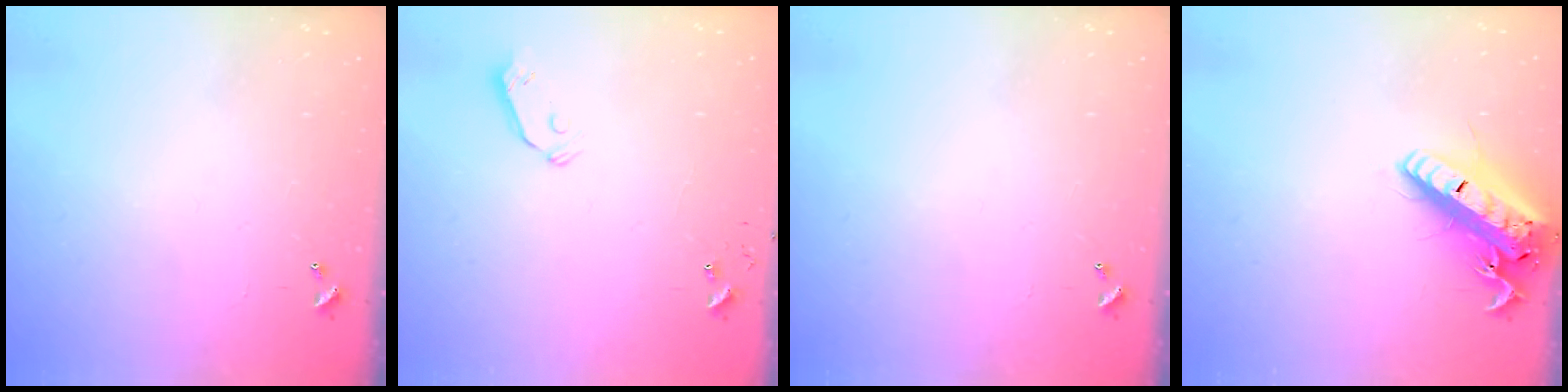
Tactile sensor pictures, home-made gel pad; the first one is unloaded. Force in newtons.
{"total": 5.4, "press": 5.3, "slide": 0.9}
{"total": 0.0}
{"total": 21.8, "press": 21.4, "slide": 4.2}